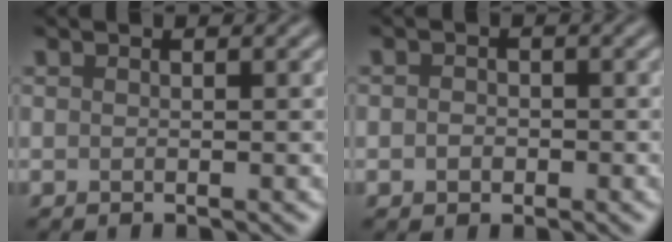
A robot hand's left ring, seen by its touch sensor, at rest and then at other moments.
{"total": 1.3, "force": [-0.3, 1.1, 0.6], "torque": [-0.007, -0.003, -0.010]}